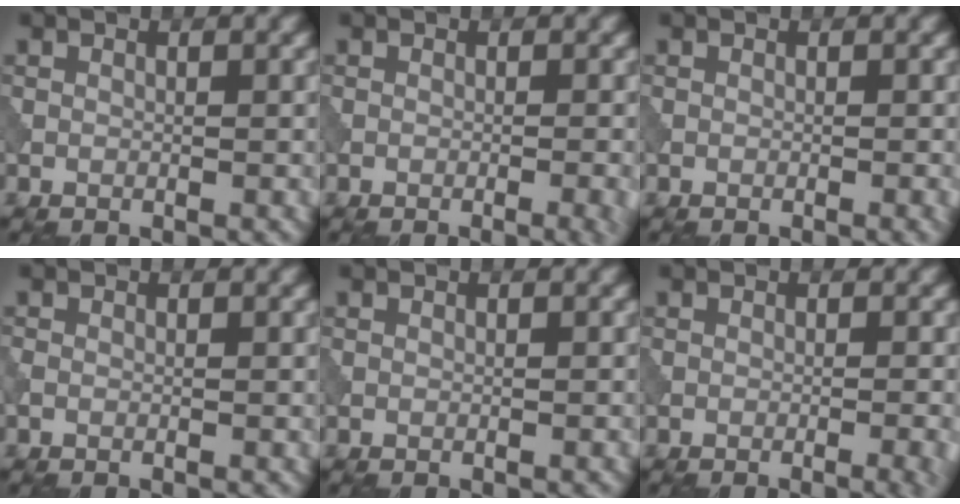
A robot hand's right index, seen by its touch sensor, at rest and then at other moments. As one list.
[{"total": 2.4, "force": [-0.9, 0.7, 2.2], "torque": [-0.018, 0.002, -0.011]}, {"total": 1.0, "force": [-0.3, 0.2, 0.9], "torque": [-0.010, -0.001, -0.007]}, {"total": 0.6, "force": [-0.3, 0.3, 0.3], "torque": [-0.011, -0.002, -0.010]}, {"total": 0.0}, {"total": 2.7, "force": [-1.0, 0.8, 2.4], "torque": [-0.020, 0.003, -0.014]}]